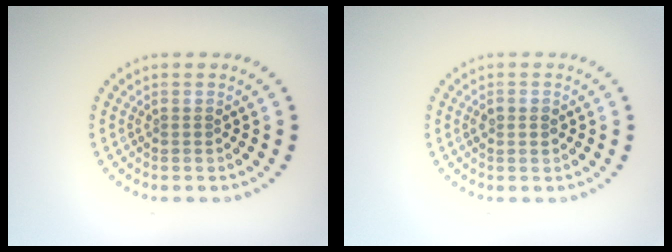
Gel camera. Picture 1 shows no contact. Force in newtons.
{"total": 1.2, "press": 1.2, "slide": 0.1}